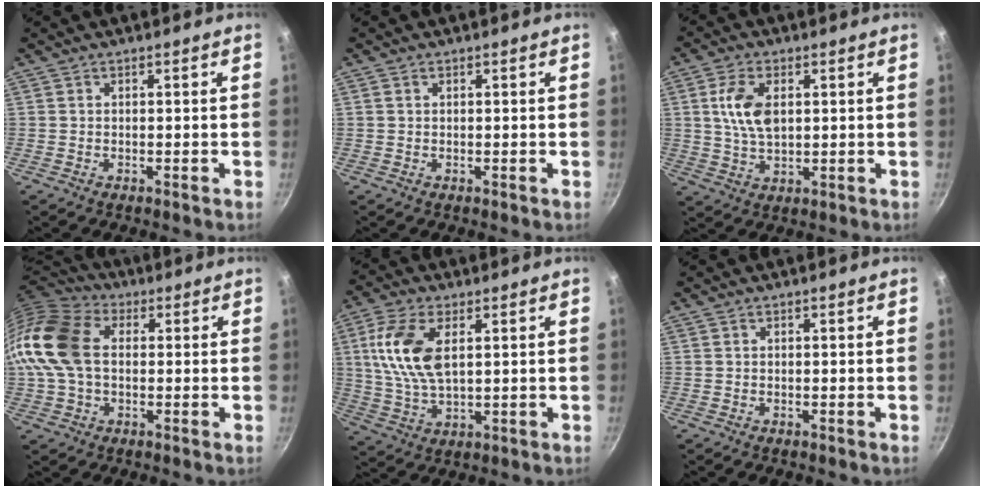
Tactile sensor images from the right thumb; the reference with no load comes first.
{"total": 0.5, "force": [0.2, 0.4, 0.3], "torque": [-0.004, 0.002, 0.004]}
{"total": 8.2, "force": [1.8, 4.6, 6.6], "torque": [-0.118, -0.003, 0.035]}
{"total": 16.0, "force": [1.0, 11.0, 11.5], "torque": [-0.216, 0.028, 0.001]}
{"total": 11.9, "force": [3.0, 6.0, 9.9], "torque": [-0.195, -0.003, 0.060]}
{"total": 0.0}